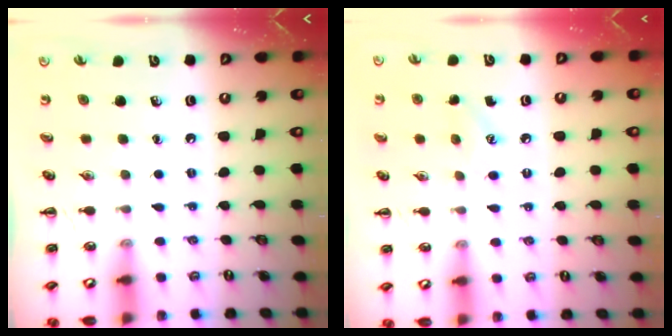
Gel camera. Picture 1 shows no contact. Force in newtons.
{"total": 6.3, "press": 6.1, "slide": 1.7}